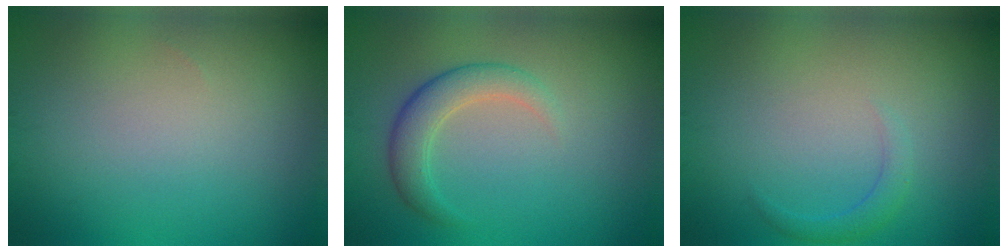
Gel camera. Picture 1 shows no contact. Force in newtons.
{"total": 3.1, "press": 3.1, "slide": 0.1}
{"total": 1.3, "press": 1.3, "slide": 0.1}